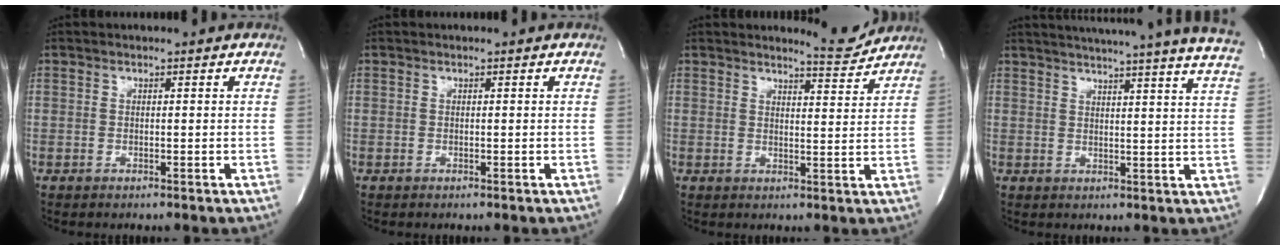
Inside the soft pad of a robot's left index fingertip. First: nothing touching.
{"total": 0.0}
{"total": 4.1, "force": [4.1, -0.2, -0.2], "torque": [-0.007, -0.027, 0.051]}
{"total": 25.4, "force": [23.0, -0.8, 10.8], "torque": [-0.168, -0.063, 0.270]}